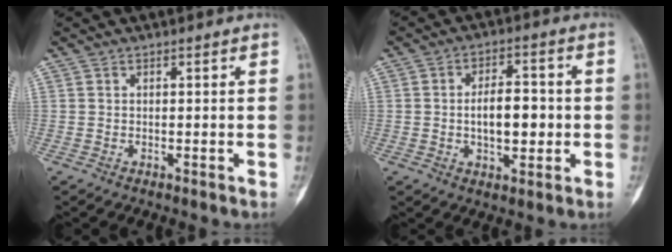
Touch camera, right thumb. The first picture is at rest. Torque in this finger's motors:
{"motor_torque": [1.22, 0.89, 0.68, -0.78, 0.31]}